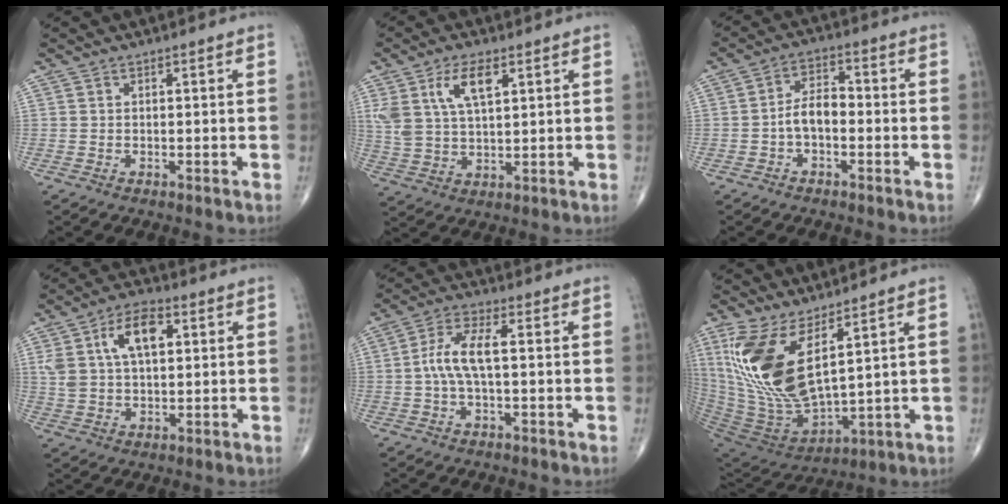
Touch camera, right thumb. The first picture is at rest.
{"total": 8.8, "force": [4.0, 3.9, 6.8], "torque": [-0.135, -0.009, 0.082]}
{"total": 5.5, "force": [-1.4, 3.2, 4.3], "torque": [-0.066, 0.027, -0.034]}
{"total": 10.6, "force": [3.4, 5.7, 8.3], "torque": [-0.145, 0.008, 0.059]}
{"total": 7.0, "force": [0.0, 2.4, 6.6], "torque": [-0.148, 0.019, -0.005]}
{"total": 18.2, "force": [7.4, 7.1, 15.0], "torque": [-0.314, -0.054, 0.165]}